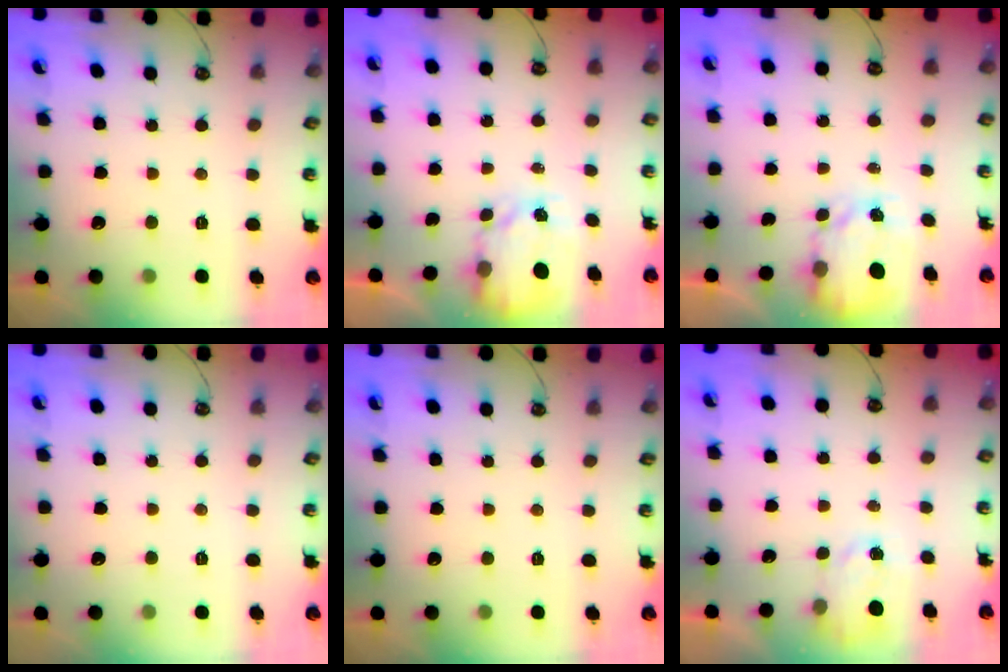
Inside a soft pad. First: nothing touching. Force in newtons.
{"total": 4.2, "press": 4.2, "slide": 0.6}
{"total": 4.2, "press": 4.2, "slide": 0.6}
{"total": 0.0}
{"total": 0.0}
{"total": 1.5, "press": 1.5, "slide": 0.2}